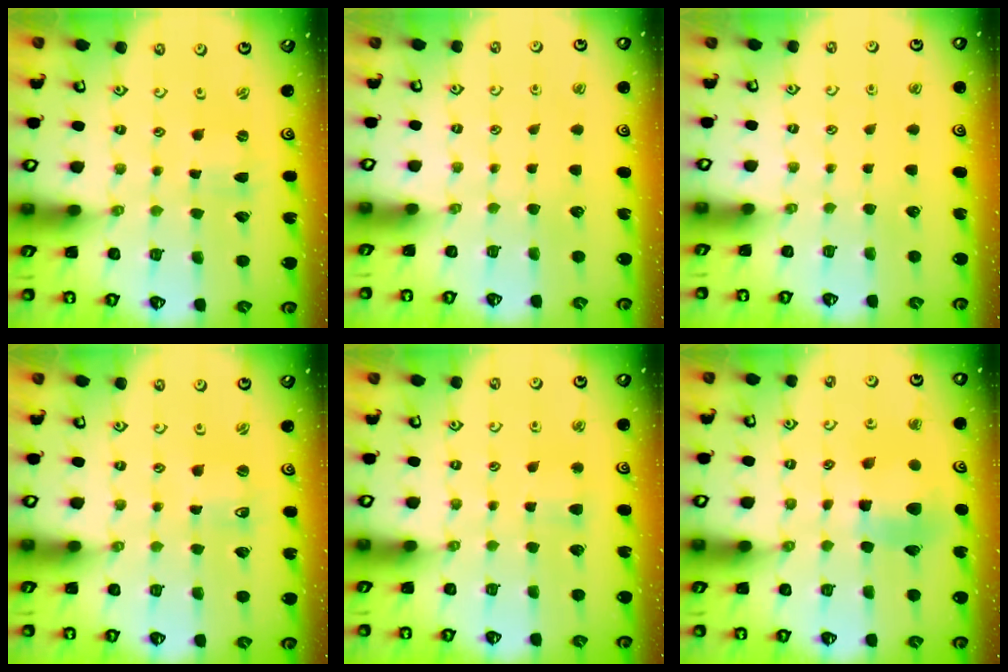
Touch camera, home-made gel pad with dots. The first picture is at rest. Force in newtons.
{"total": 0.0}
{"total": 0.0}
{"total": 1.2, "press": 1.2, "slide": 0.1}
{"total": 2.7, "press": 2.7, "slide": 0.4}
{"total": 10.0, "press": 10.0, "slide": 1.3}